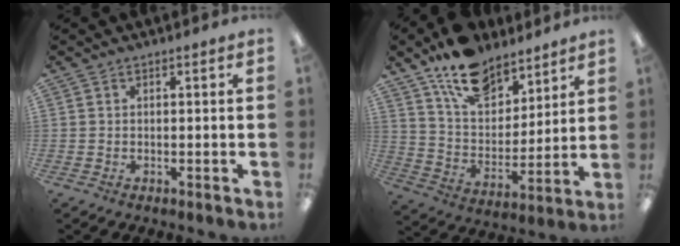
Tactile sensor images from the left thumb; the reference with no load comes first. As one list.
[{"total": 15.5, "force": [11.5, 8.2, 6.3], "torque": [-0.110, -0.069, 0.213]}]